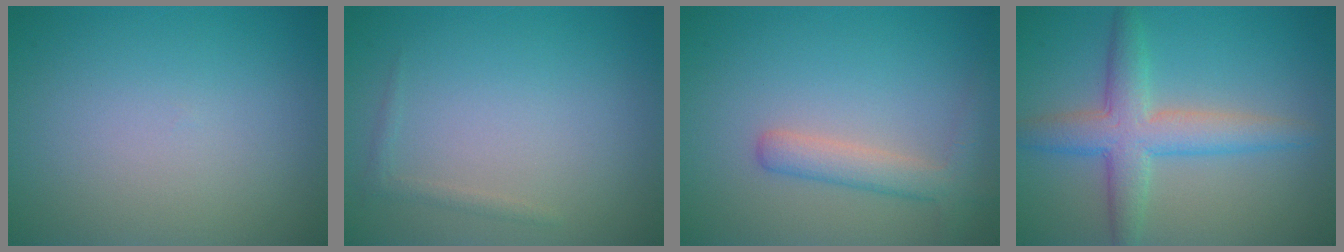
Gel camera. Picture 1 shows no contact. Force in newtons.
{"total": 0.8, "press": 0.8, "slide": 0.1}
{"total": 2.8, "press": 2.8, "slide": 0.1}
{"total": 5.0, "press": 5.0, "slide": 0.2}